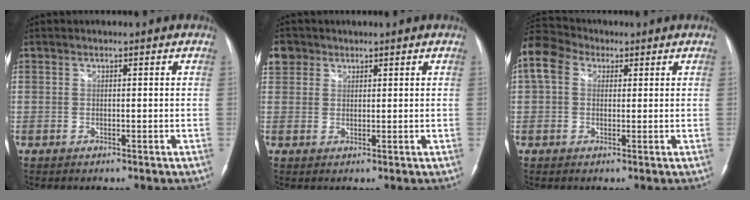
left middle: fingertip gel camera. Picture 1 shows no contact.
{"total": 4.1, "force": [2.4, 3.3, 0.7], "torque": [-0.016, 0.017, 0.047]}
{"total": 11.2, "force": [4.7, 8.3, 5.9], "torque": [-0.161, 0.059, 0.083]}